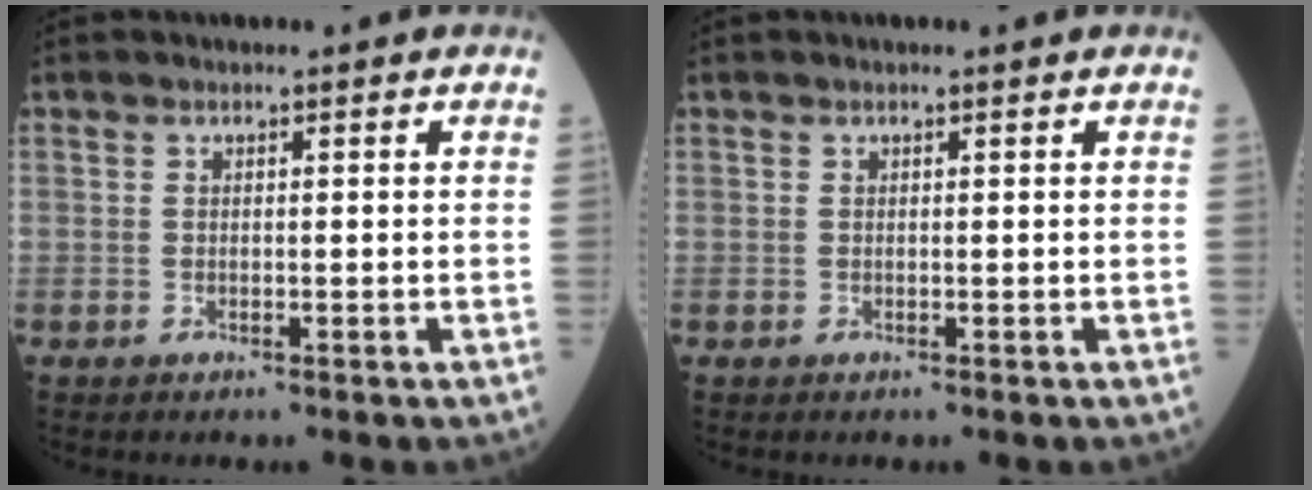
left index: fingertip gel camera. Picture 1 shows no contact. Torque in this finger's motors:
{"motor_torque": [-0.14, 0.09, -0.04, -0.01]}